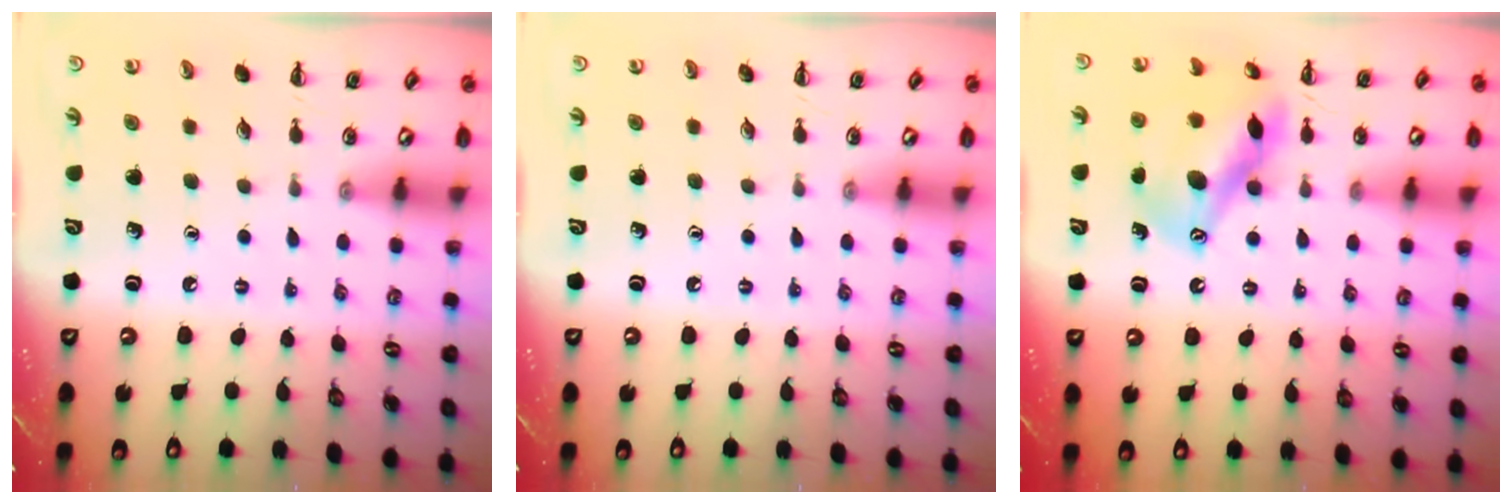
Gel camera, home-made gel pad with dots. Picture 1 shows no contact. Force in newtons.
{"total": 0.0}
{"total": 14.1, "press": 13.6, "slide": 3.7}